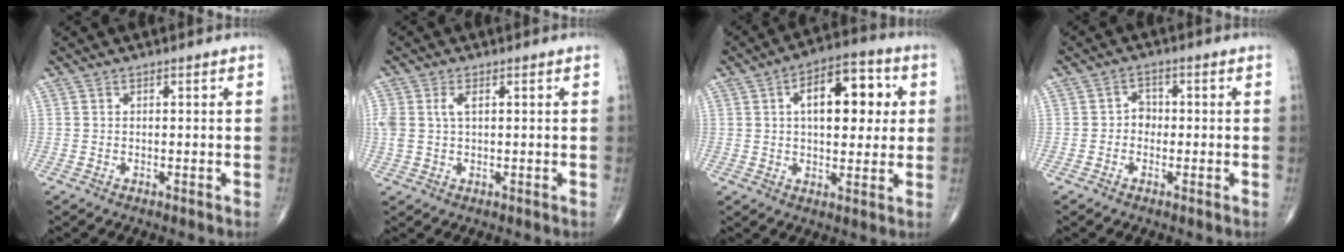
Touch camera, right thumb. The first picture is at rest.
{"total": 3.8, "force": [1.1, 2.1, 3.0], "torque": [-0.077, 0.010, 0.022]}
{"total": 13.9, "force": [3.1, 7.3, 11.4], "torque": [-0.131, 0.014, 0.042]}
{"total": 2.7, "force": [-0.4, 2.3, 1.4], "torque": [0.004, 0.011, -0.016]}